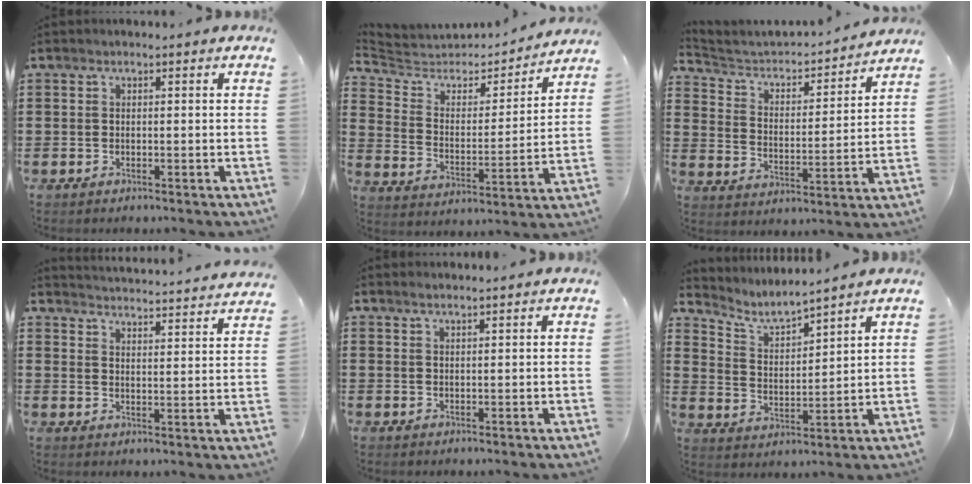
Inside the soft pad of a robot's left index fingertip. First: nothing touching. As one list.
[{"total": 4.7, "force": [4.2, 1.9, 0.7], "torque": [-0.045, -0.032, 0.066]}, {"total": 3.1, "force": [2.8, 1.2, 0.7], "torque": [-0.038, -0.030, 0.037]}, {"total": 3.8, "force": [3.7, -0.9, -0.3], "torque": [-0.014, -0.036, 0.060]}, {"total": 1.2, "force": [1.1, -0.1, 0.3], "torque": [-0.008, 0.001, 0.021]}, {"total": 4.6, "force": [4.3, 0.4, 1.4], "torque": [-0.051, -0.027, 0.070]}]